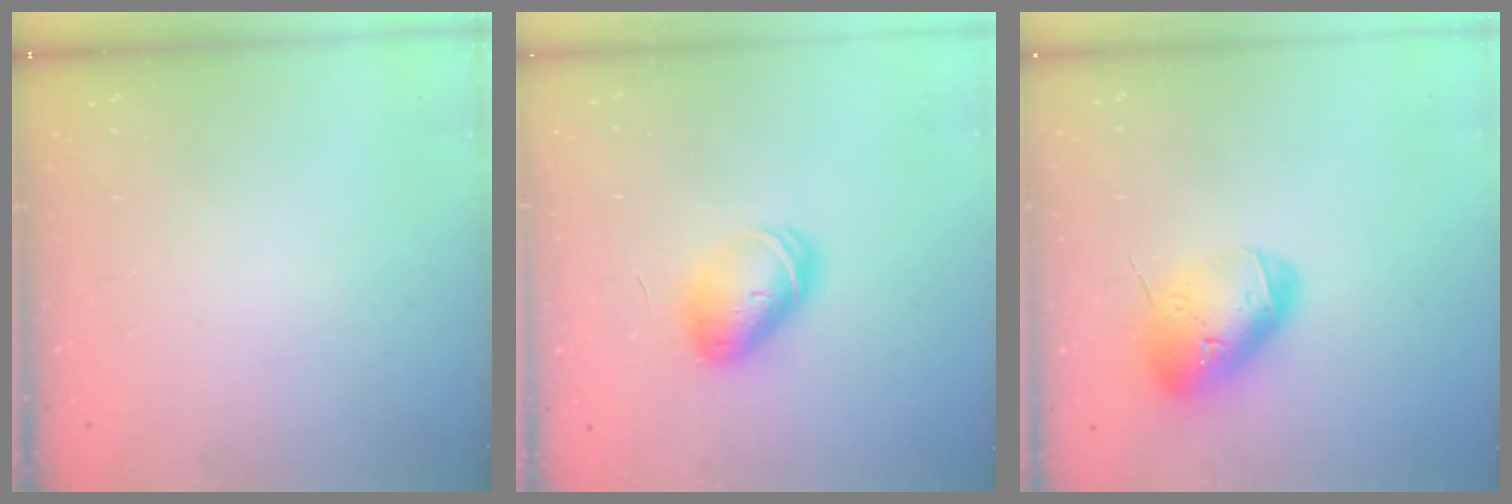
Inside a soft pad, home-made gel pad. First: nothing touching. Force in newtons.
{"total": 8.5, "press": 8.4, "slide": 1.0}
{"total": 15.7, "press": 15.5, "slide": 2.5}